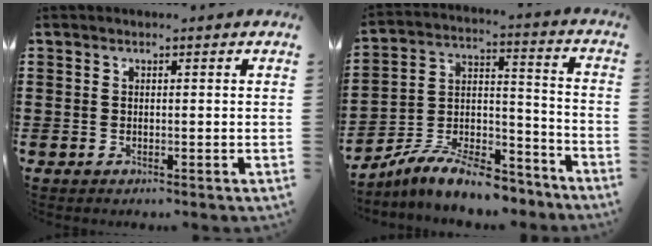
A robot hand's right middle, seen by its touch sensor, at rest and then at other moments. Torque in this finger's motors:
{"motor_torque": [1.57, -0.57, 0.23, 0.17]}